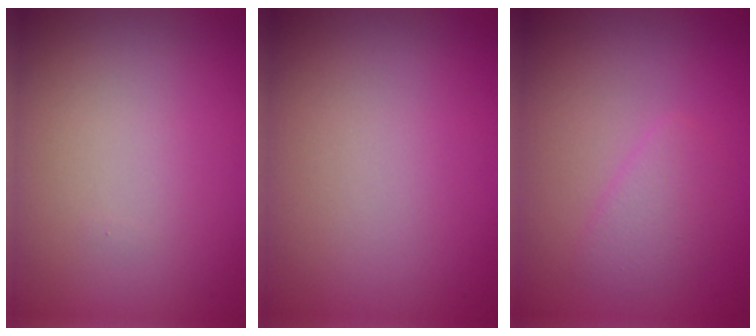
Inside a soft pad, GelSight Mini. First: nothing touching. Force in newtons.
{"total": 0.0}
{"total": 1.8, "press": 1.8, "slide": 0.1}